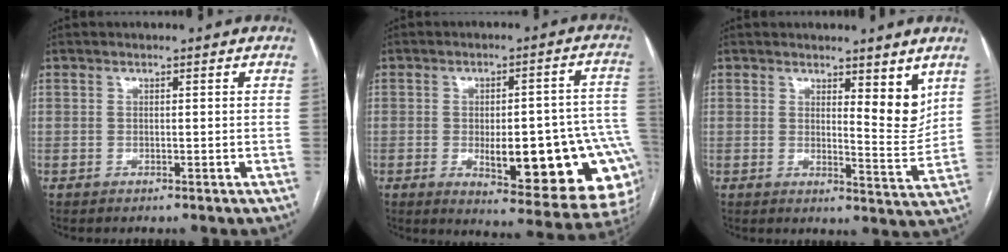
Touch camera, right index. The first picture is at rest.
{"total": 20.7, "force": [-5.2, 6.5, 18.9], "torque": [-0.147, 0.024, -0.046]}
{"total": 5.6, "force": [3.4, 1.5, 4.2], "torque": [-0.052, -0.024, 0.049]}